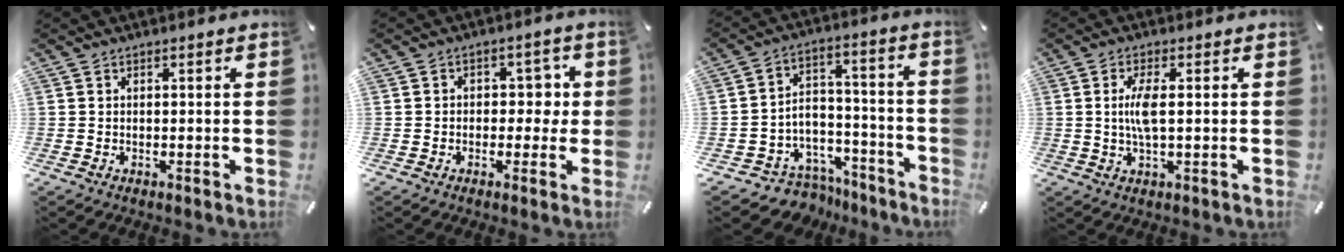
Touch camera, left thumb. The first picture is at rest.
{"total": 3.6, "force": [-0.5, 2.8, 2.2], "torque": [-0.021, 0.004, -0.019]}
{"total": 8.3, "force": [-4.8, 6.7, 0.6], "torque": [-0.003, 0.030, -0.076]}
{"total": 5.9, "force": [0.5, 1.7, 5.6], "torque": [-0.121, -0.005, 0.002]}